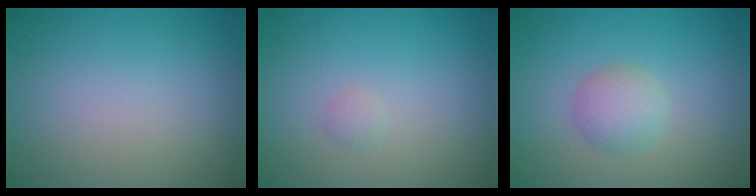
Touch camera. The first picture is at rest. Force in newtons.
{"total": 0.6, "press": 0.6, "slide": 0.0}
{"total": 2.4, "press": 2.4, "slide": 0.1}